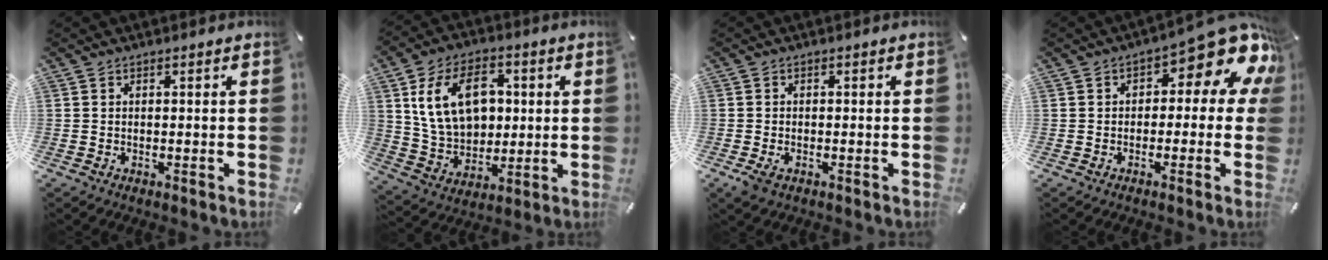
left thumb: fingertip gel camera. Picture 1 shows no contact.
{"total": 15.3, "force": [3.7, 11.5, 9.5], "torque": [-0.184, 0.005, 0.067]}
{"total": 2.0, "force": [-0.8, 1.3, 1.3], "torque": [-0.030, -0.002, -0.016]}
{"total": 11.7, "force": [5.8, 4.5, 9.1], "torque": [-0.116, -0.051, 0.095]}